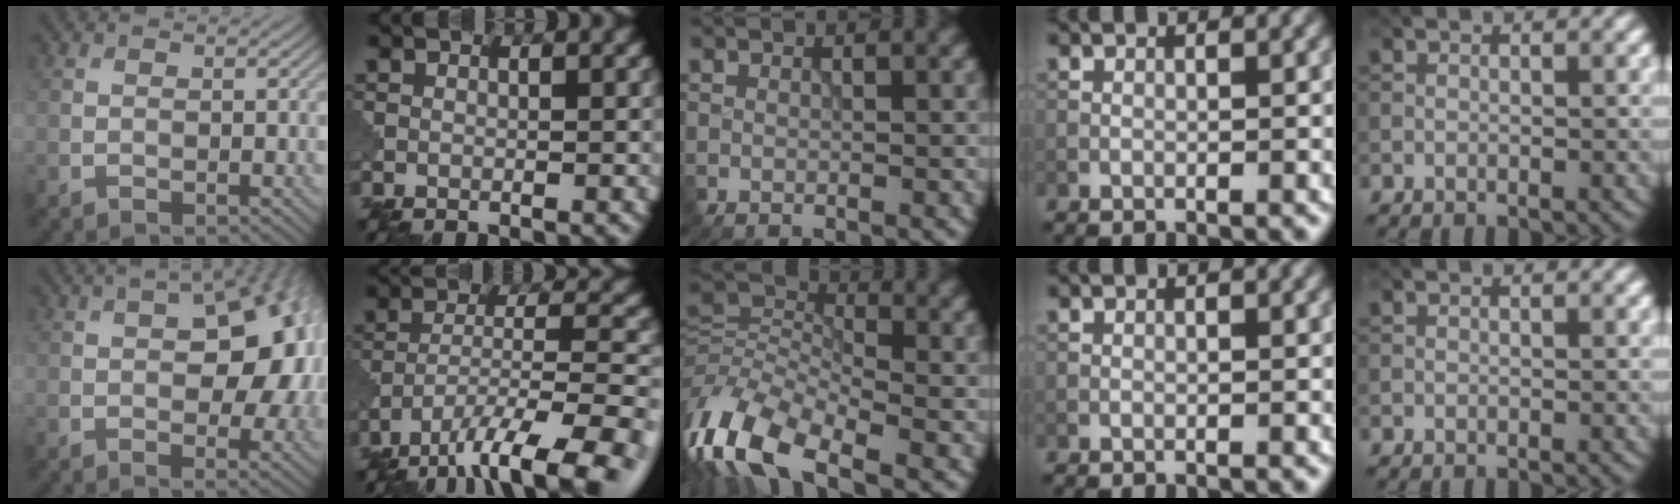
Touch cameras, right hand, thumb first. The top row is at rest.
{"thumb": {"total": 13.3, "force": [1.6, 7.3, 10.9], "torque": [-0.143, 0.008, 0.022]}, "index": {"total": 12.0, "force": [-8.6, 3.0, 7.9], "torque": [-0.137, -0.009, -0.135]}, "middle": {"total": 11.8, "force": [-5.7, 5.7, 8.7], "torque": [-0.183, 0.000, -0.131]}}